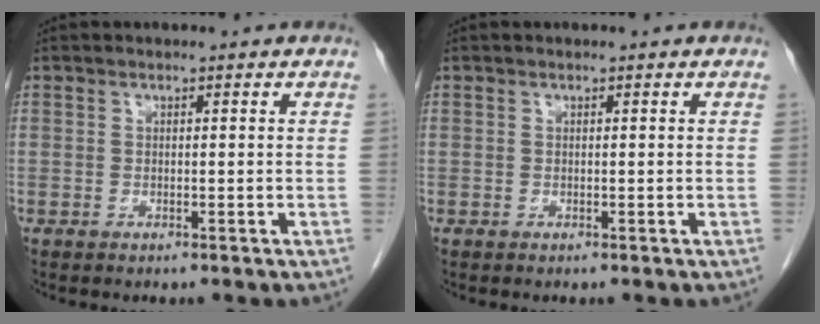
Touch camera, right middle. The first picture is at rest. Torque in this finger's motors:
{"motor_torque": [-0.08, 0.02, 0.00, -0.01]}